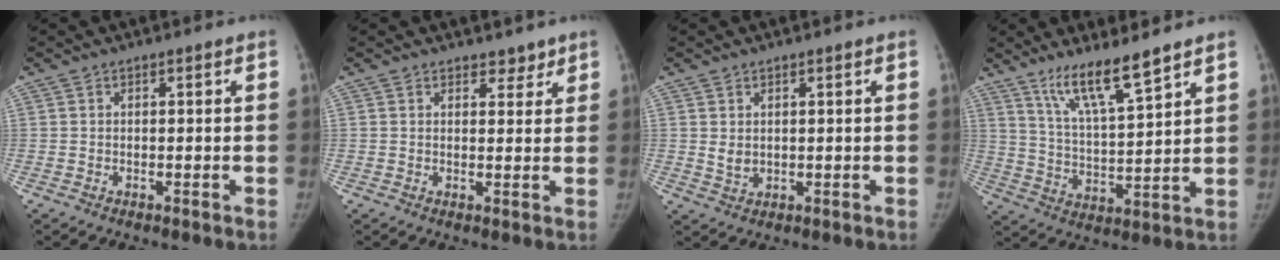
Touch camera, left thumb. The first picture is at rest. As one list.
[{"total": 2.5, "force": [2.0, 1.3, 0.5], "torque": [0.013, -0.013, 0.024]}, {"total": 2.3, "force": [0.6, 1.6, 1.4], "torque": [-0.016, -0.008, 0.017]}, {"total": 11.0, "force": [8.1, 1.3, 7.3], "torque": [-0.127, -0.056, 0.158]}]